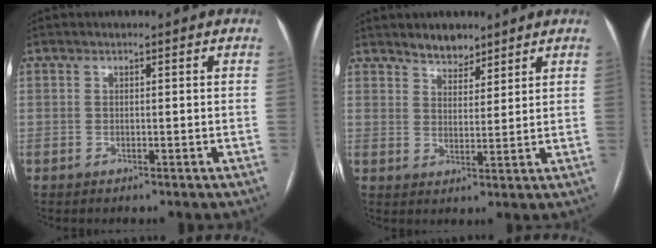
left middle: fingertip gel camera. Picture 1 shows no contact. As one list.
[{"total": 4.3, "force": [3.7, 1.8, 1.3], "torque": [-0.021, 0.000, 0.064]}]